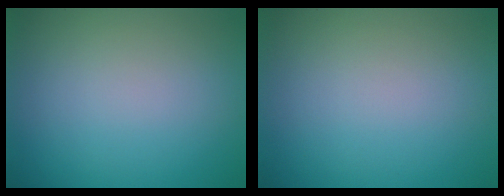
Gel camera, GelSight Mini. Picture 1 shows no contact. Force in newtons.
{"total": 0.0}